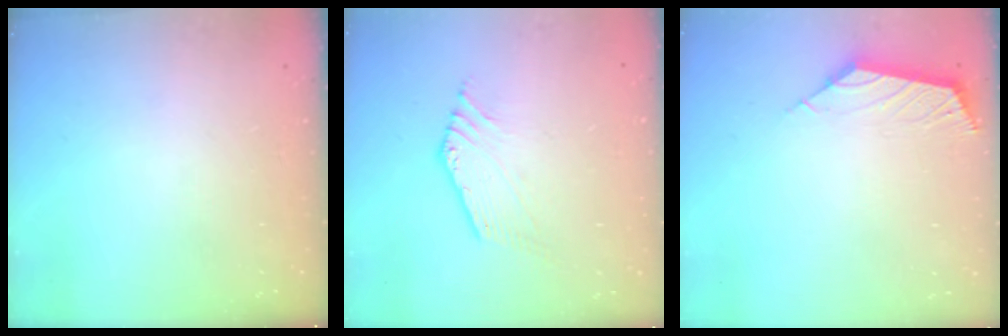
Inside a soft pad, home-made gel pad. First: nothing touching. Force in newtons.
{"total": 2.8, "press": 2.7, "slide": 0.6}
{"total": 3.0, "press": 2.9, "slide": 0.6}